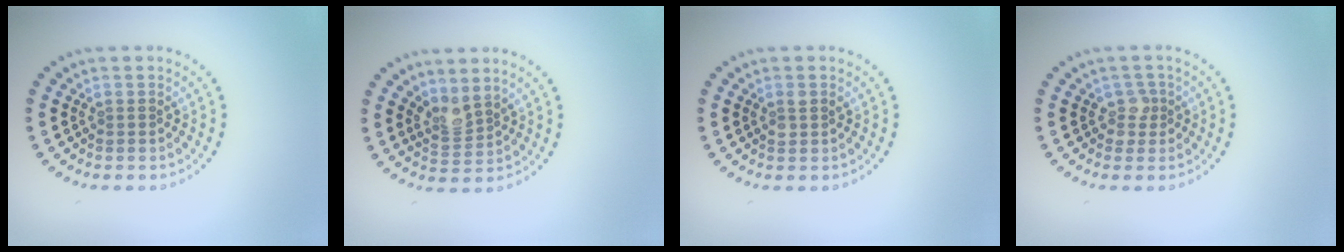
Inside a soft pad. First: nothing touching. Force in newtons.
{"total": 2.0, "press": 1.5, "slide": 1.4}
{"total": 1.1, "press": 1.0, "slide": 0.4}
{"total": 1.4, "press": 1.1, "slide": 0.9}